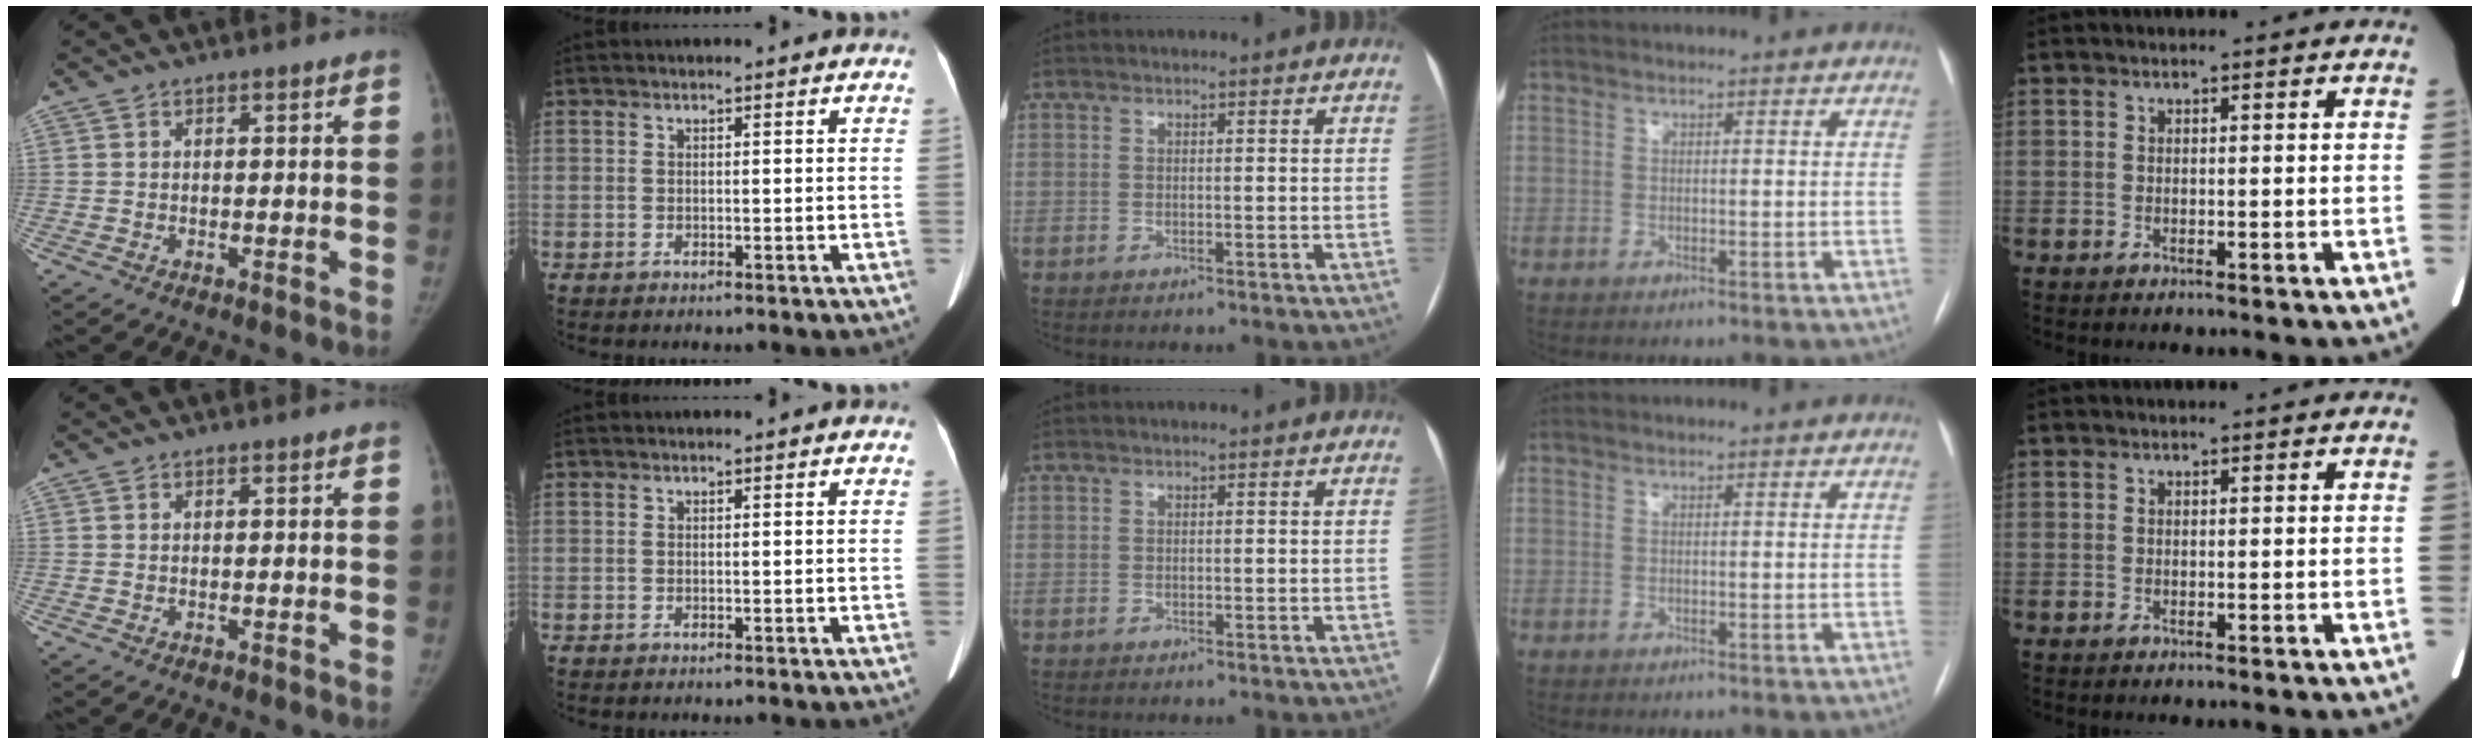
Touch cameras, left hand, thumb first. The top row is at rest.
{}